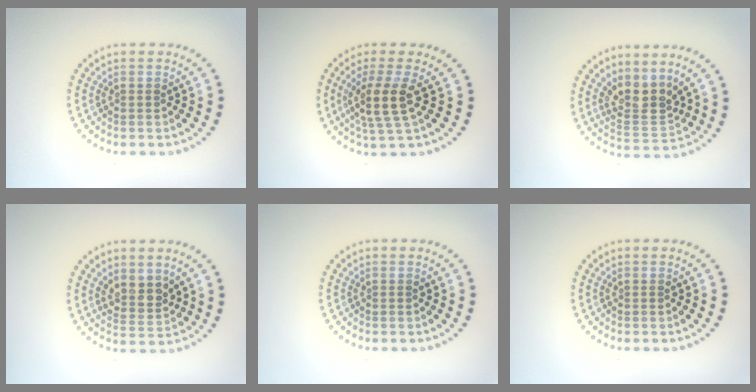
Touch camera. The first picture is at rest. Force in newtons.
{"total": 3.6, "press": 2.9, "slide": 2.2}
{"total": 3.2, "press": 2.5, "slide": 2.1}
{"total": 2.4, "press": 2.1, "slide": 1.1}
{"total": 0.0}
{"total": 0.0}